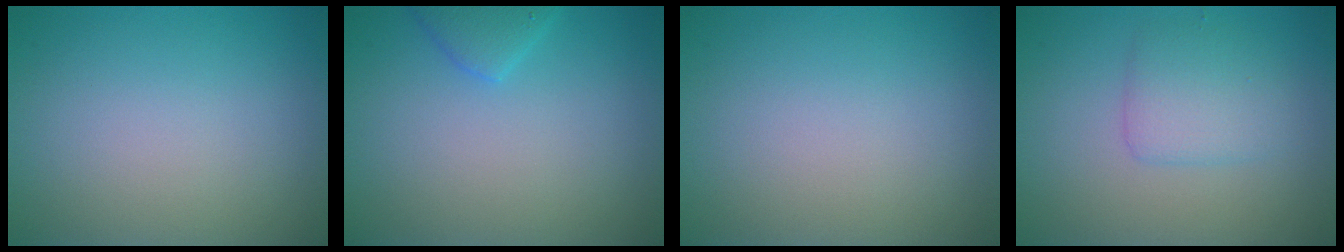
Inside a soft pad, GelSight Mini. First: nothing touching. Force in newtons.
{"total": 1.9, "press": 1.9, "slide": 0.1}
{"total": 0.0}
{"total": 2.7, "press": 2.7, "slide": 0.1}